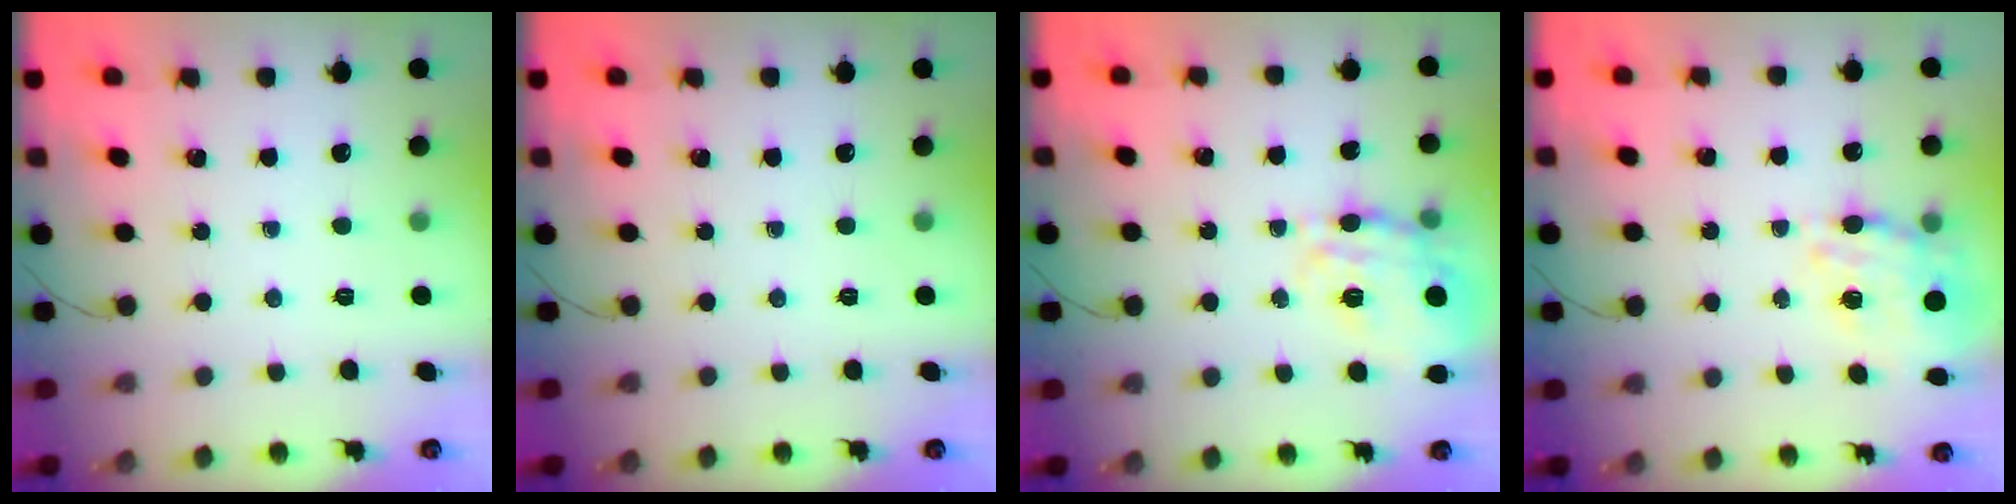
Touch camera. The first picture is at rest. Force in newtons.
{"total": 0.0}
{"total": 16.4, "press": 16.3, "slide": 1.8}
{"total": 12.8, "press": 12.2, "slide": 3.8}